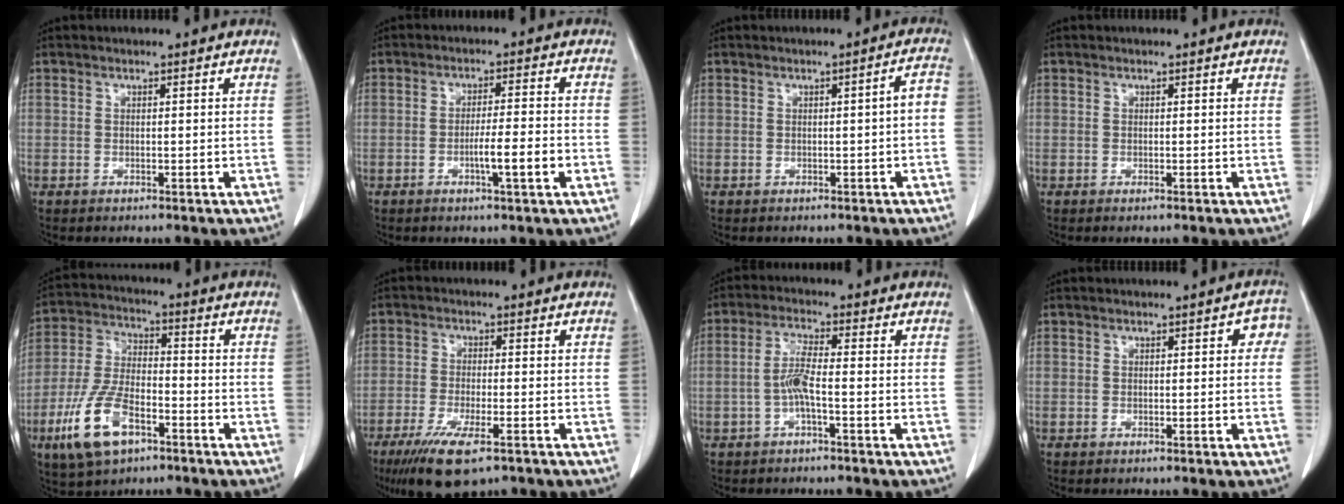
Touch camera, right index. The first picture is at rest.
{"total": 5.4, "force": [-1.9, -0.1, 5.1], "torque": [-0.082, -0.005, -0.030]}
{"total": 2.5, "force": [-0.6, 0.2, 2.4], "torque": [-0.025, 0.006, -0.010]}
{"total": 0.0}
{"total": 12.1, "force": [-6.0, 5.2, 9.1], "torque": [-0.208, -0.001, -0.110]}
{"total": 9.5, "force": [-6.1, 2.2, 7.0], "torque": [-0.125, -0.023, -0.096]}
{"total": 4.4, "force": [-1.2, 0.4, 4.2], "torque": [-0.091, 0.005, -0.026]}
{"total": 2.5, "force": [0.3, 1.5, 2.0], "torque": [-0.013, 0.016, -0.002]}